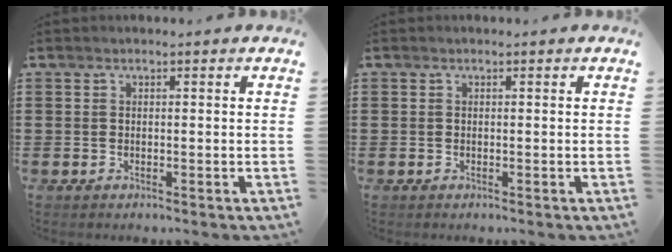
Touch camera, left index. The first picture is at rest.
{"total": 0.0}